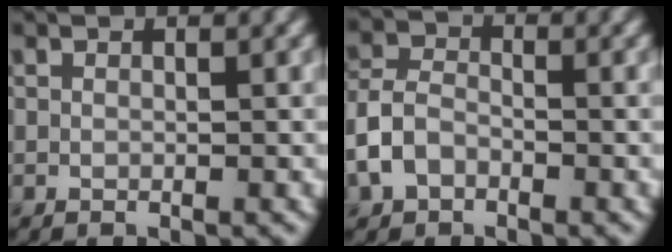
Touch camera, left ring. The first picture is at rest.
{"total": 3.6, "force": [-1.7, 2.4, 1.9], "torque": [-0.044, 0.005, -0.046]}